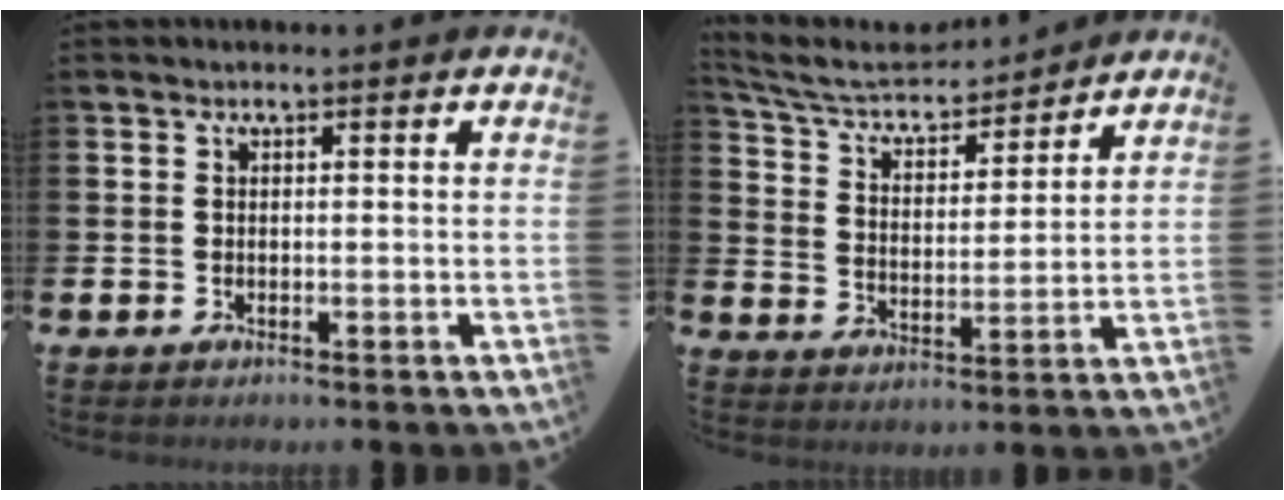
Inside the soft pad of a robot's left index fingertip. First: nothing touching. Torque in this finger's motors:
{"motor_torque": [0.99, -1.15, 0.32, 0.08]}